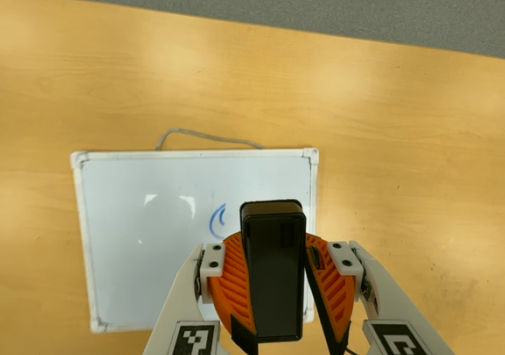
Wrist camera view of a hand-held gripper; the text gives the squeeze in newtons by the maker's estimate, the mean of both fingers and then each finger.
{"total": 9.6, "left": 9.9, "right": 9.3}